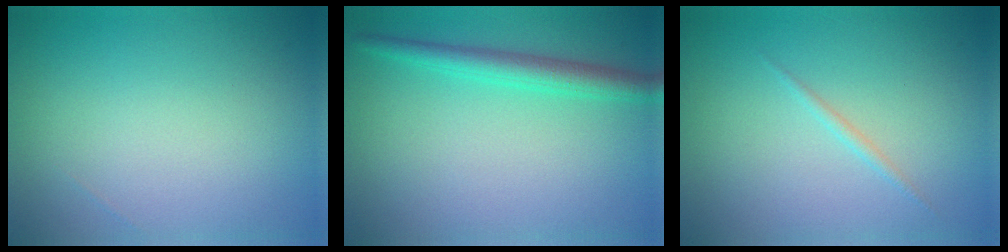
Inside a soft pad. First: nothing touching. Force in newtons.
{"total": 3.0, "press": 3.0, "slide": 0.0}
{"total": 0.7, "press": 0.7, "slide": 0.1}